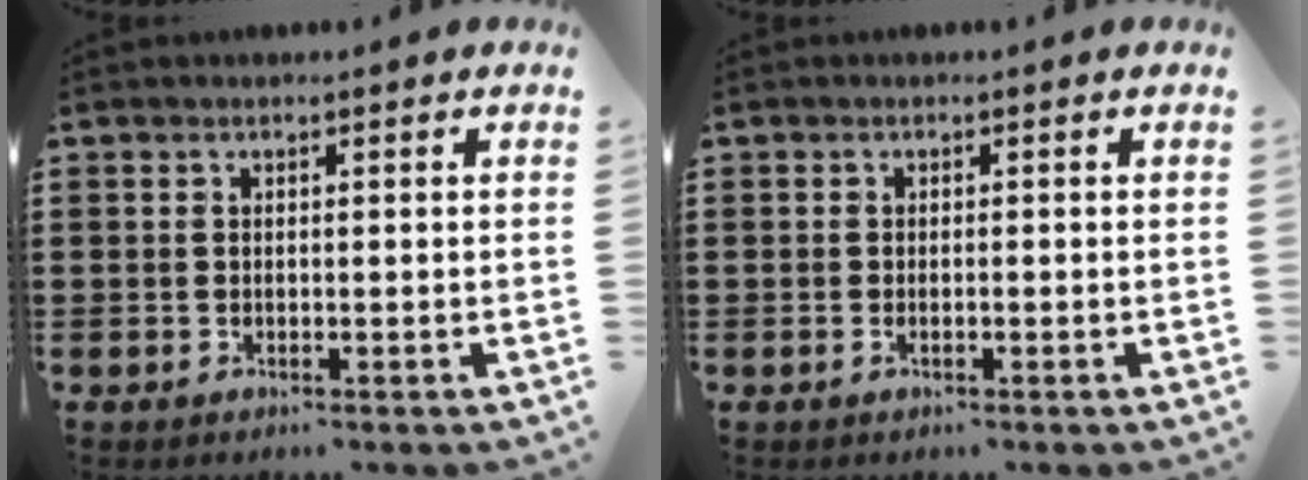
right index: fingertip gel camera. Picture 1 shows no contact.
{"total": 0.7, "force": [-0.4, 0.0, 0.6], "torque": [-0.011, -0.006, -0.006]}